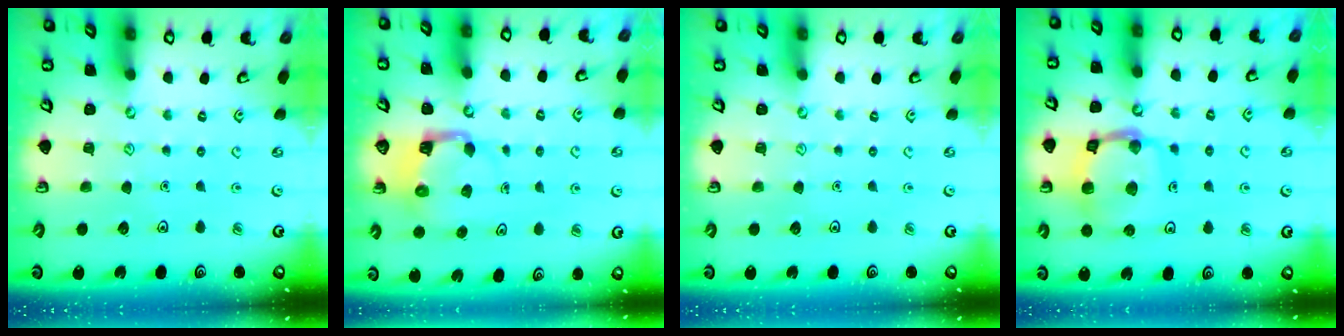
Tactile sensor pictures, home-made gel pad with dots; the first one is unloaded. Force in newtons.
{"total": 4.2, "press": 4.1, "slide": 0.4}
{"total": 0.0}
{"total": 14.6, "press": 14.5, "slide": 1.6}